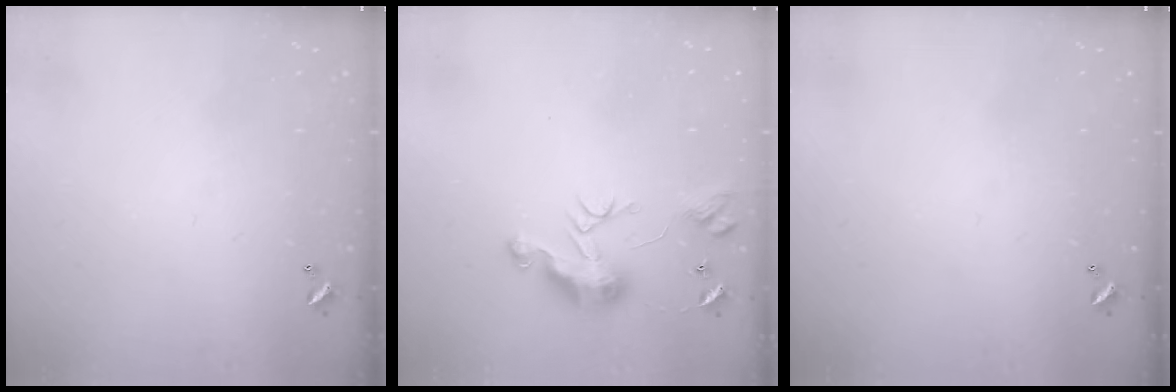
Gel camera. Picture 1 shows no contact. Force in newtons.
{"total": 10.0, "press": 9.9, "slide": 1.6}
{"total": 0.0}